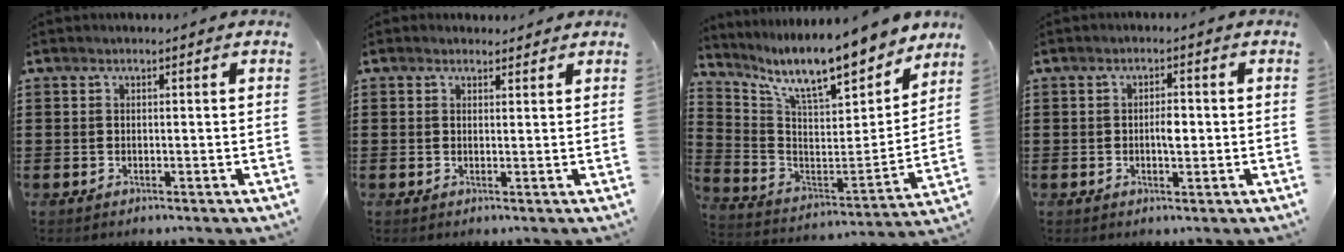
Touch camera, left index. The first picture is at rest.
{"total": 1.5, "force": [1.2, 0.9, 0.0], "torque": [0.005, 0.003, 0.021]}
{"total": 10.6, "force": [9.1, 1.6, 5.2], "torque": [-0.124, -0.071, 0.154]}
{"total": 2.6, "force": [-0.2, 1.0, 2.4], "torque": [-0.037, -0.001, -0.006]}